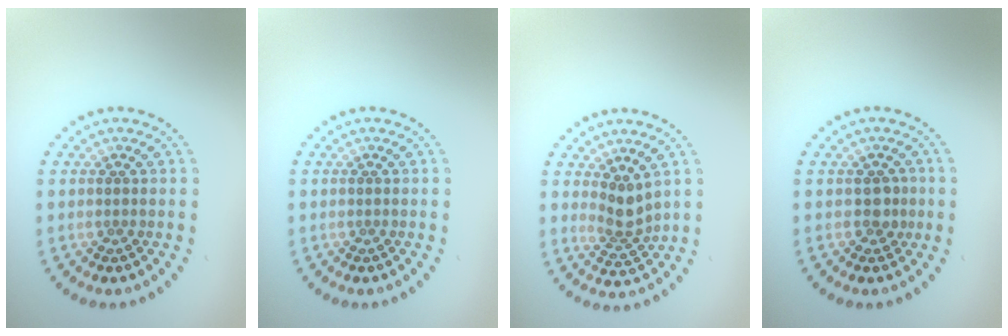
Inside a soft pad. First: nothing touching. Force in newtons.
{"total": 0.0}
{"total": 2.5, "press": 1.9, "slide": 1.6}
{"total": 1.4, "press": 1.3, "slide": 0.6}